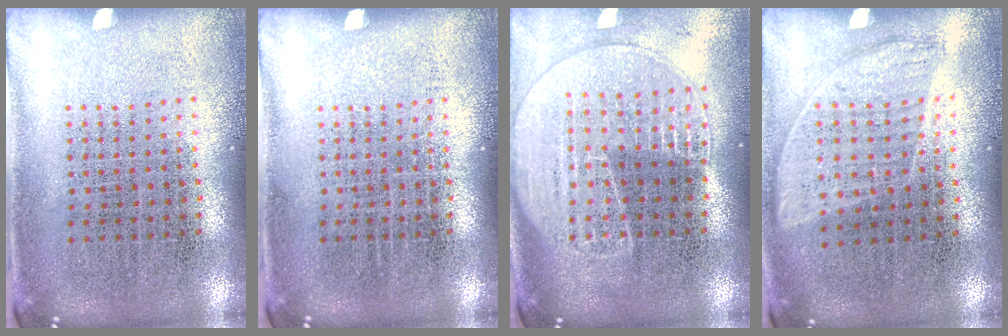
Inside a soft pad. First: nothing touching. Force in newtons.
{"total": 0.0}
{"total": 1.8, "press": 1.7, "slide": 0.7}
{"total": 0.9, "press": 0.8, "slide": 0.5}